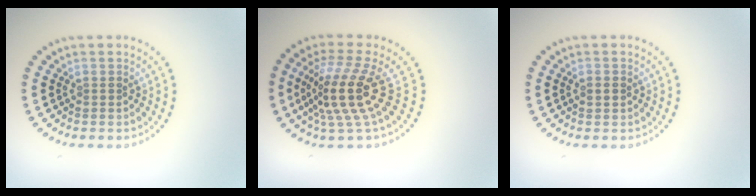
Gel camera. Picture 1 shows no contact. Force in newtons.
{"total": 5.1, "press": 3.7, "slide": 3.5}
{"total": 1.3, "press": 1.3, "slide": 0.2}